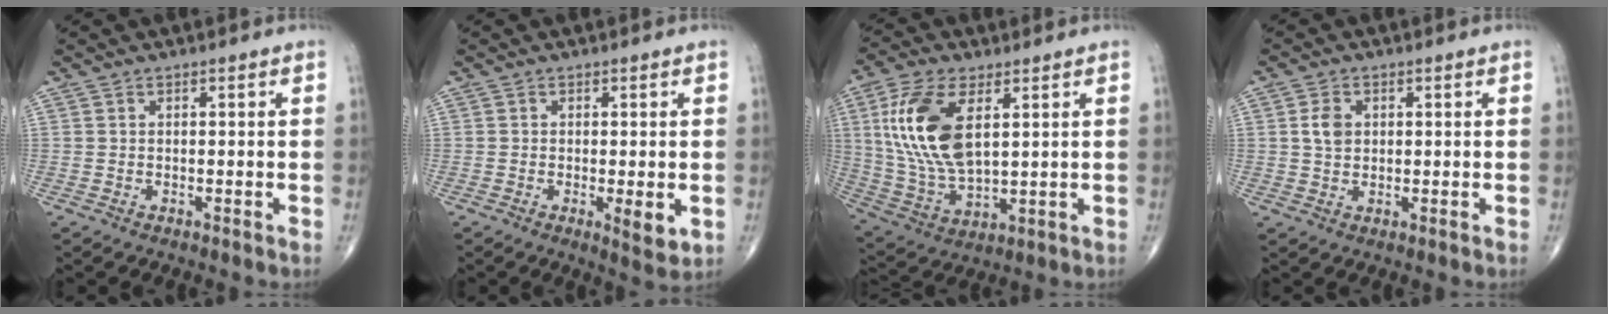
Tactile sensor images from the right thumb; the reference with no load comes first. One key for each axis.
{"total": 4.2, "fx": -0.8, "fy": 1.2, "fz": 4.0, "tx": -0.062, "ty": -0.013, "tz": -0.016}
{"total": 16.7, "fx": 4.6, "fy": 8.3, "fz": 13.8, "tx": -0.282, "ty": -0.013, "tz": 0.095}
{"total": 3.5, "fx": 0.7, "fy": 2.6, "fz": 2.3, "tx": -0.037, "ty": -0.001, "tz": 0.012}